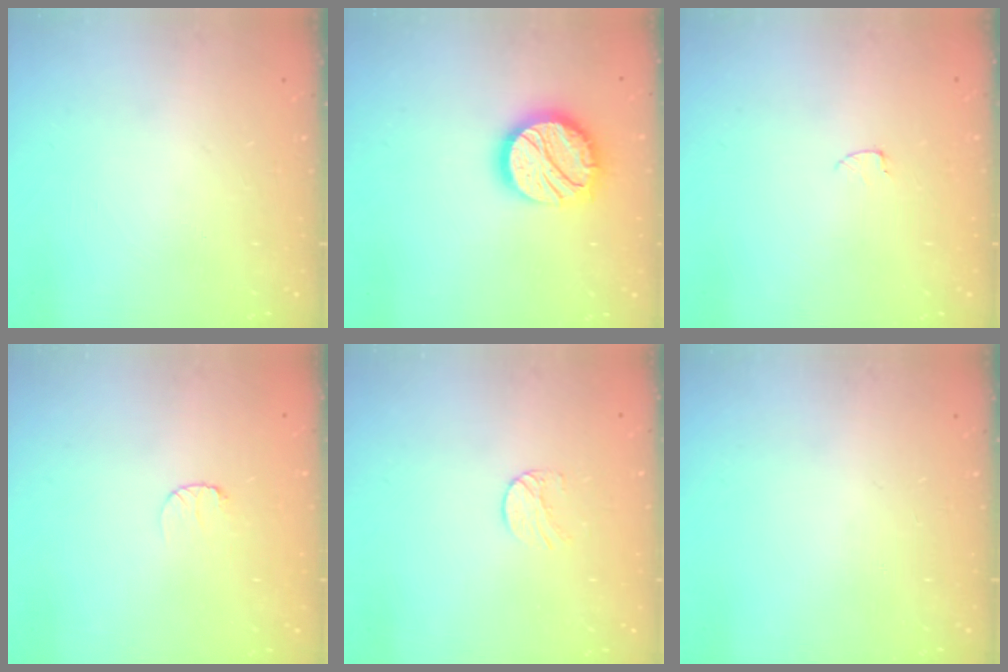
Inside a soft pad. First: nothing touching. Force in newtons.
{"total": 16.8, "press": 16.7, "slide": 1.0}
{"total": 2.6, "press": 2.6, "slide": 0.2}
{"total": 3.1, "press": 3.1, "slide": 0.3}
{"total": 5.5, "press": 5.5, "slide": 0.4}
{"total": 0.0}